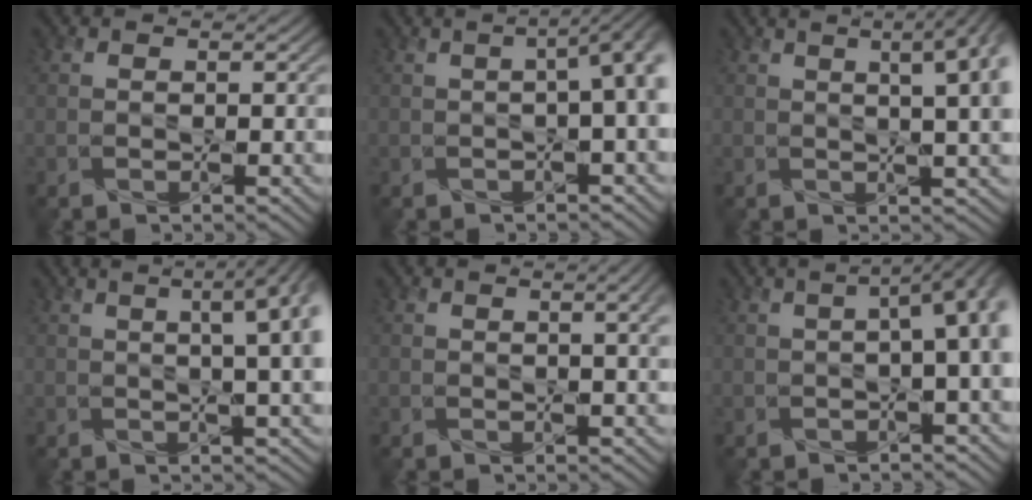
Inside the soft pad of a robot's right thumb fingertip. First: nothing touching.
{"total": 7.0, "force": [-0.3, 2.2, 6.6], "torque": [-0.091, 0.006, -0.011]}
{"total": 9.3, "force": [2.8, 3.1, 8.3], "torque": [-0.092, 0.039, 0.022]}
{"total": 8.9, "force": [1.9, 2.7, 8.3], "torque": [-0.093, 0.035, 0.013]}
{"total": 3.9, "force": [1.2, 1.0, 3.6], "torque": [-0.044, 0.008, 0.020]}
{"total": 8.9, "force": [0.0, 3.1, 8.3], "torque": [-0.110, 0.011, -0.008]}